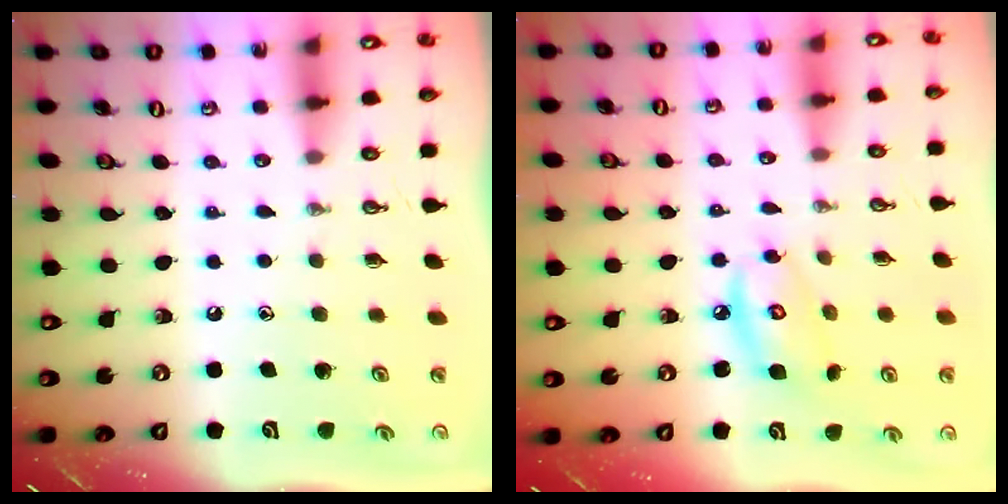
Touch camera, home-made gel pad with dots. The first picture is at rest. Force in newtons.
{"total": 7.9, "press": 7.8, "slide": 0.6}